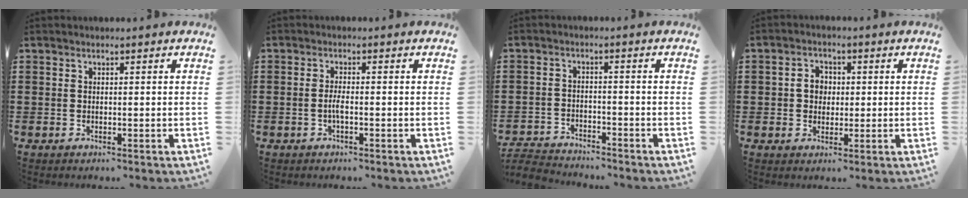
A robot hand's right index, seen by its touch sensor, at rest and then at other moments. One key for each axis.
{"total": 2.2, "fx": -0.8, "fy": 0.1, "fz": 2.0, "tx": -0.054, "ty": -0.009, "tz": -0.019}
{"total": 3.6, "fx": -3.5, "fy": 0.4, "fz": 0.0, "tx": -0.014, "ty": -0.001, "tz": -0.079}
{"total": 3.4, "fx": 0.0, "fy": 3.0, "fz": 1.7, "tx": -0.043, "ty": 0.011, "tz": -0.004}